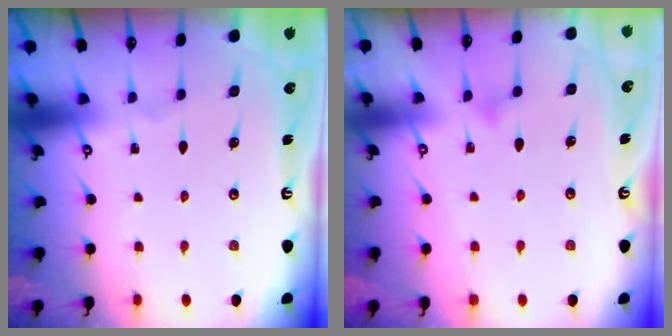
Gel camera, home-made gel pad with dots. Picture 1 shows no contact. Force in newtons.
{"total": 6.3, "press": 6.3, "slide": 0.6}